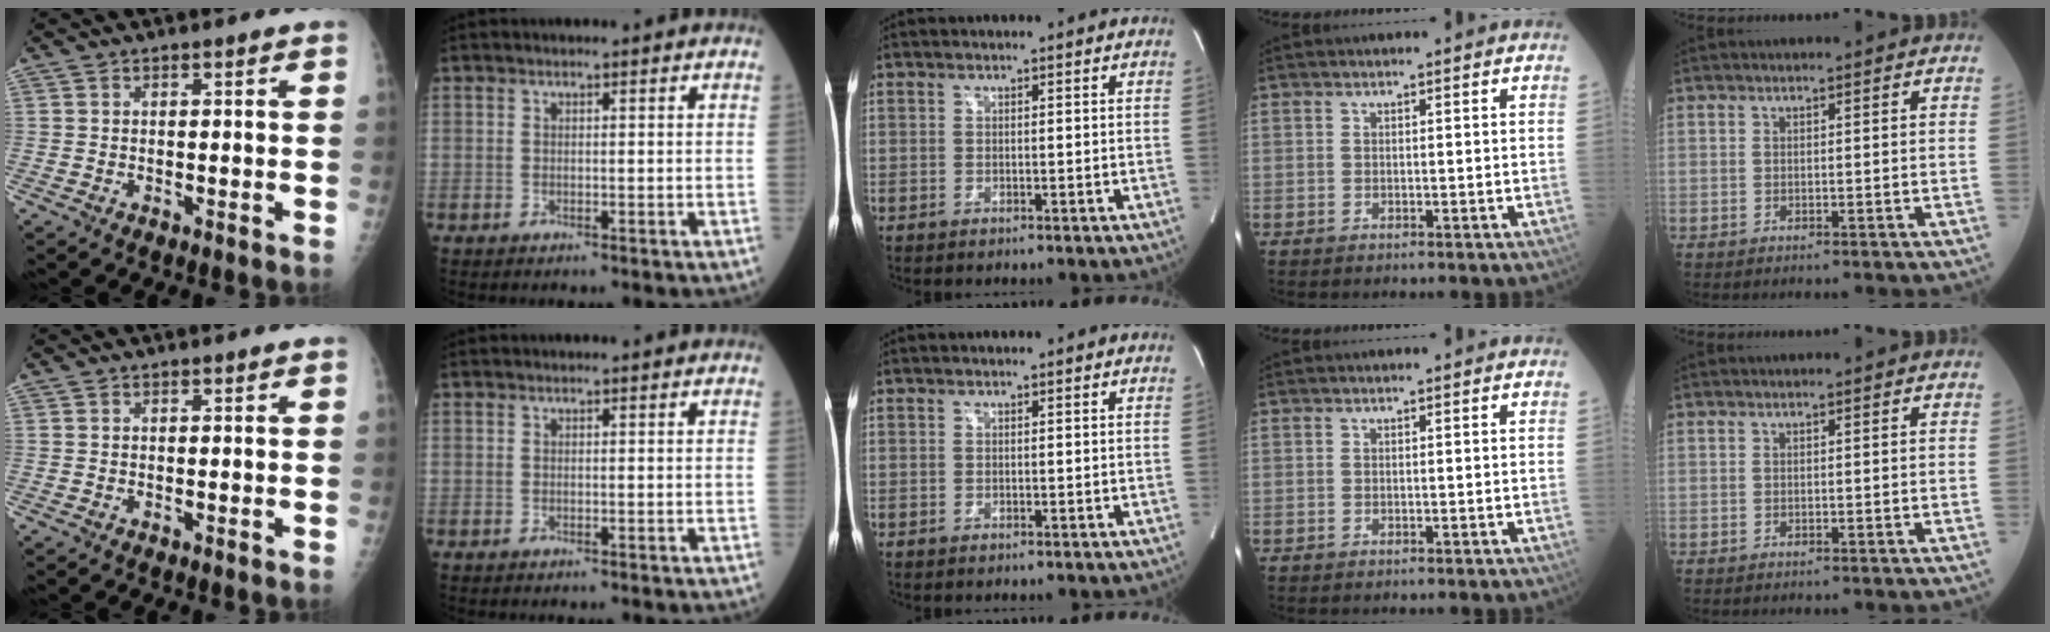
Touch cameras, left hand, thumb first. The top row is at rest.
{}